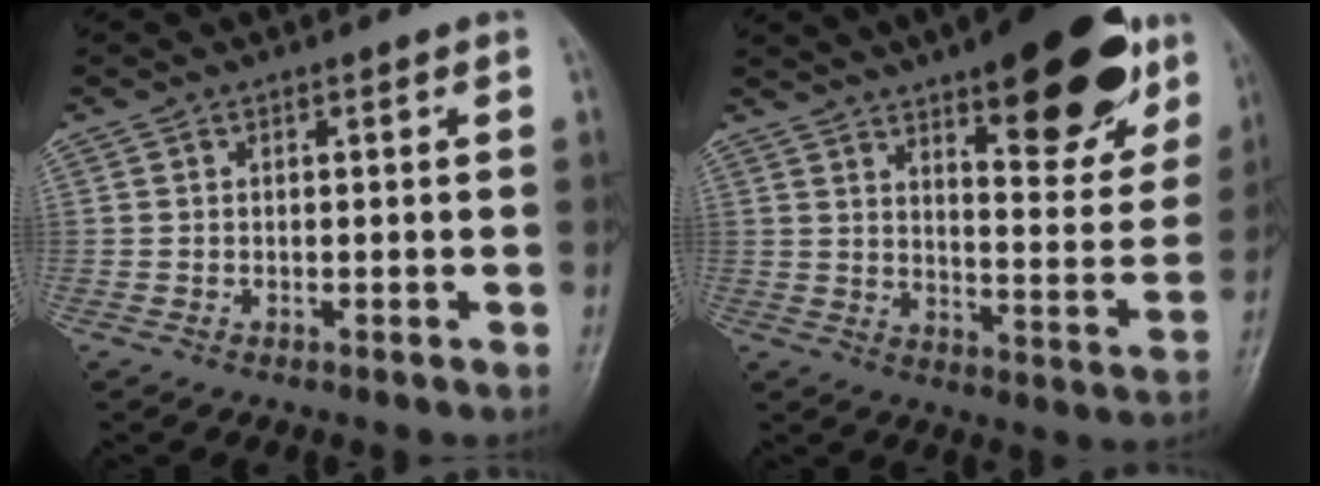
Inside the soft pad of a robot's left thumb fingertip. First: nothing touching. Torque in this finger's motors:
{"motor_torque": [0.87, 0.21, 1.50, -1.27, 0.16]}